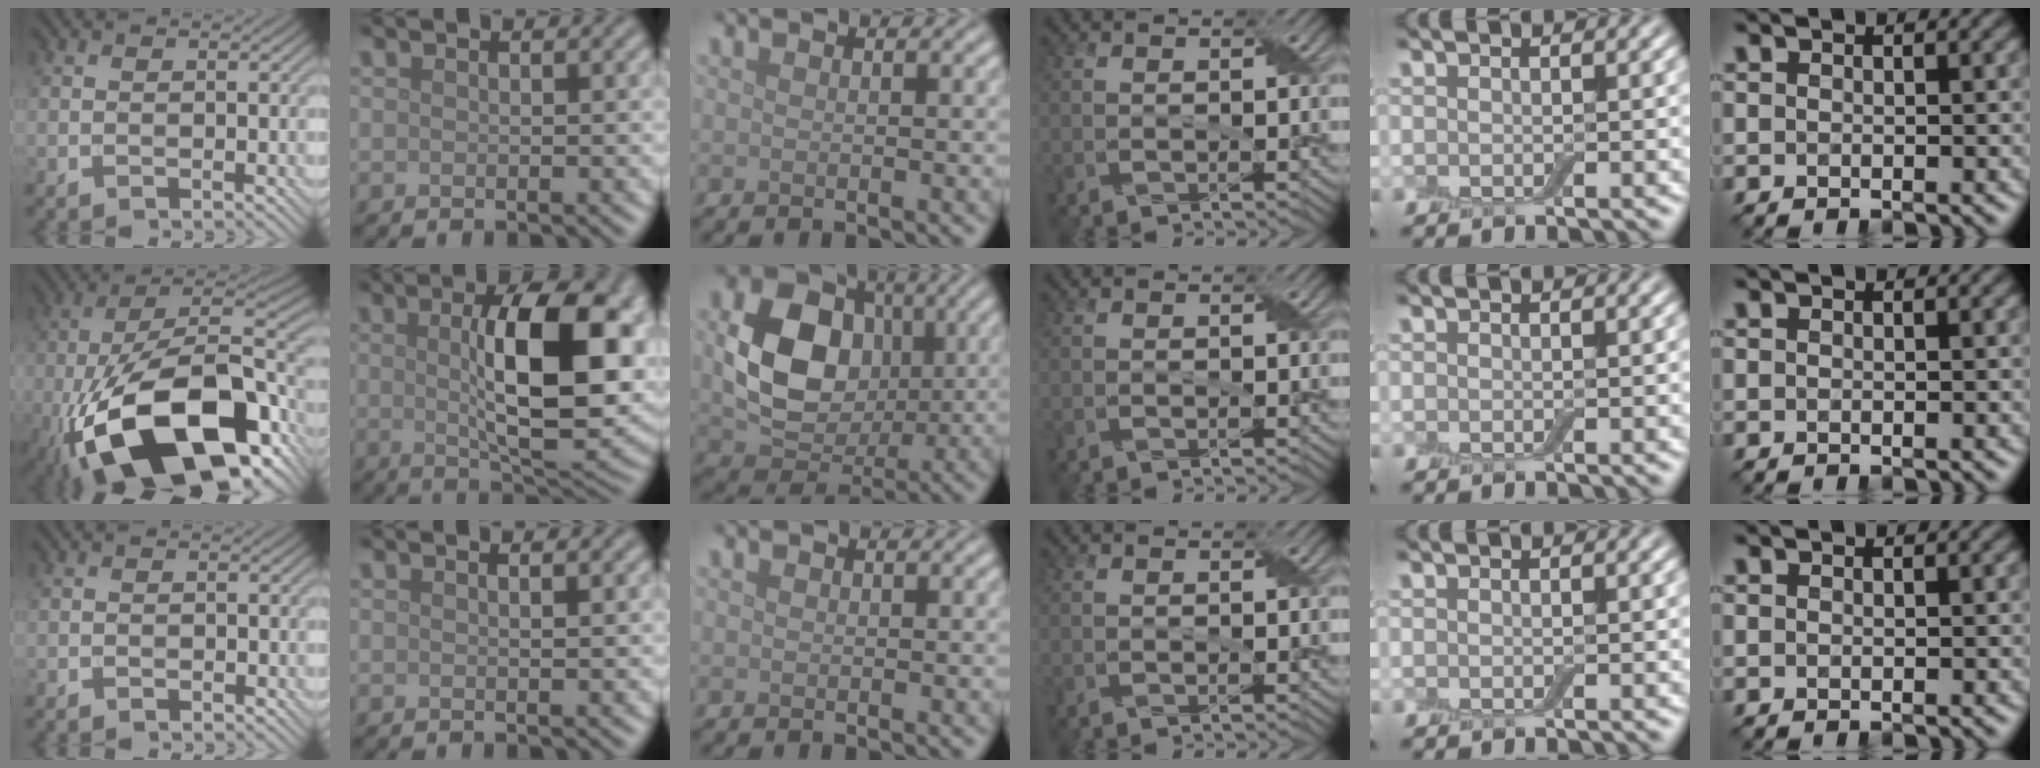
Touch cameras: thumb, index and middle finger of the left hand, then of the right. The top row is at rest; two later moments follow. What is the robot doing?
{"motion": "peel", "object": "aluminum foil"}